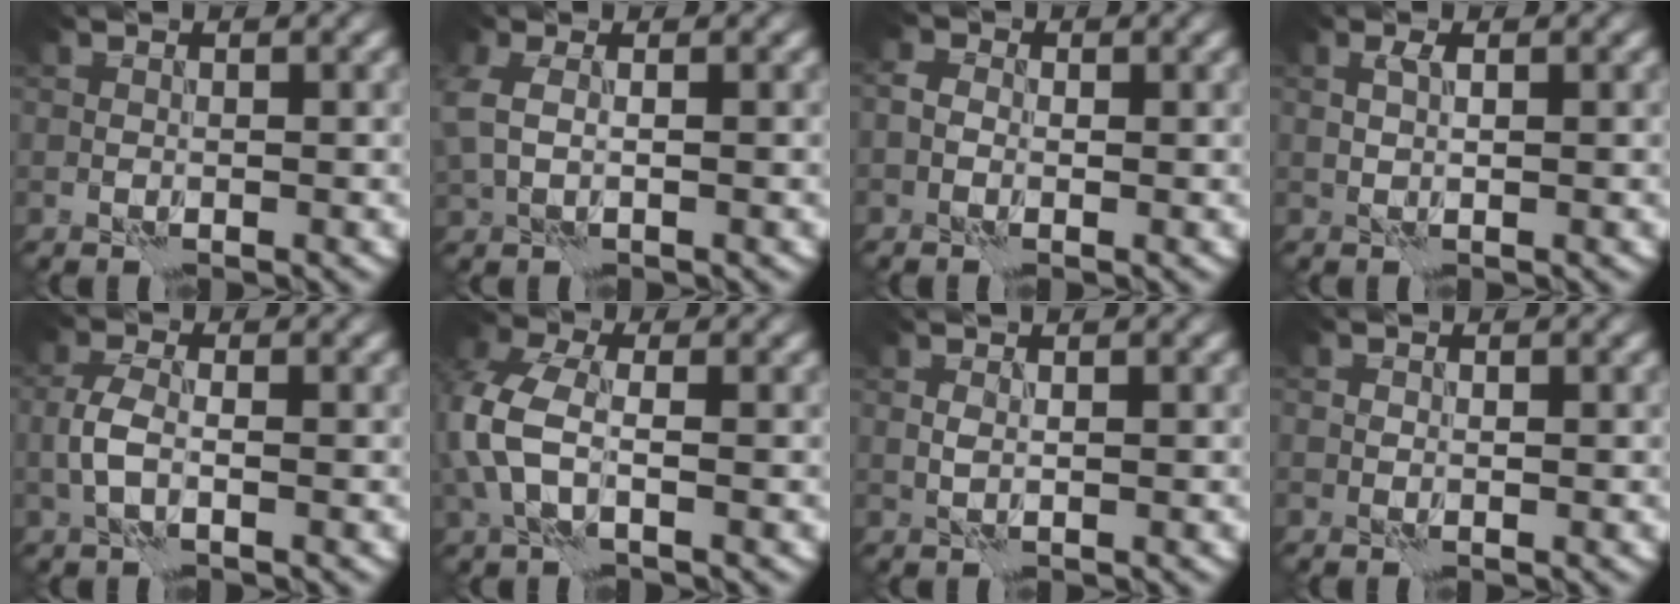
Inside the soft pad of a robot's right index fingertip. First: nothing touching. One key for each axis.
{"total": 2.6, "fx": 0.5, "fy": 1.7, "fz": 2.0, "tx": -0.056, "ty": 0.002, "tz": 0.010}
{"total": 1.5, "fx": -0.2, "fy": 1.2, "fz": 0.7, "tx": -0.010, "ty": 0.007, "tz": -0.013}
{"total": 0.8, "fx": 0.4, "fy": 0.0, "fz": 0.6, "tx": -0.016, "ty": 0.004, "tz": 0.009}
{"total": 2.2, "fx": -0.7, "fy": 0.8, "fz": 1.9, "tx": -0.044, "ty": 0.006, "tz": -0.019}
{"total": 5.4, "fx": -0.5, "fy": 3.3, "fz": 4.2, "tx": -0.114, "ty": 0.006, "tz": -0.021}
{"total": 1.1, "fx": 0.8, "fy": 0.0, "fz": 0.8, "tx": -0.013, "ty": -0.001, "tz": 0.007}
{"total": 0.0}